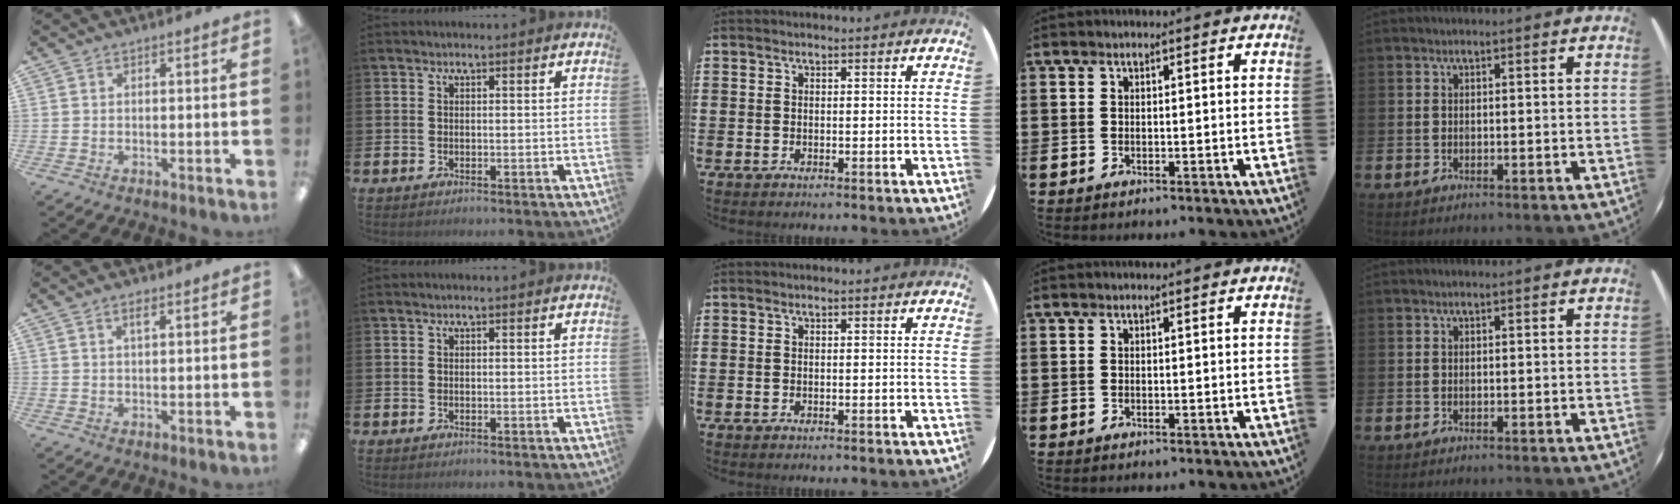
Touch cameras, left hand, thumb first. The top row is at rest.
{"thumb": {"total": 1.9, "force": [1.1, 0.5, 1.4], "torque": [-0.024, -0.001, 0.017]}}